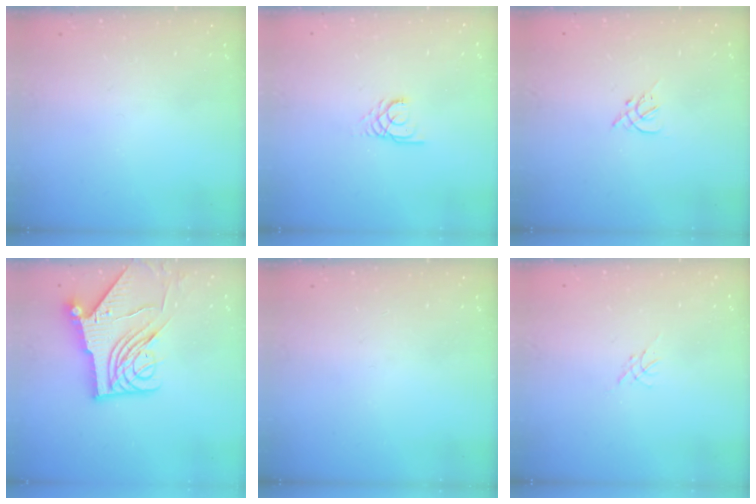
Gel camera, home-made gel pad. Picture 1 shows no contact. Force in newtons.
{"total": 2.9, "press": 2.9, "slide": 0.3}
{"total": 2.7, "press": 2.6, "slide": 0.7}
{"total": 12.4, "press": 12.3, "slide": 1.4}
{"total": 0.0}
{"total": 0.0}